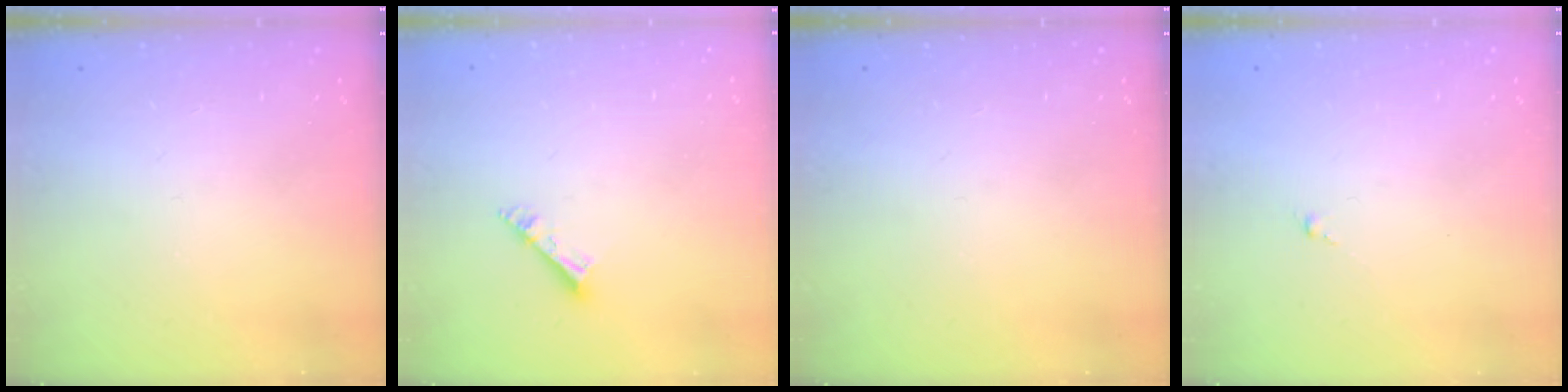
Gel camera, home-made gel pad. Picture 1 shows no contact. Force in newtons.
{"total": 4.1, "press": 4.1, "slide": 0.2}
{"total": 0.0}
{"total": 0.5, "press": 0.4, "slide": 0.4}